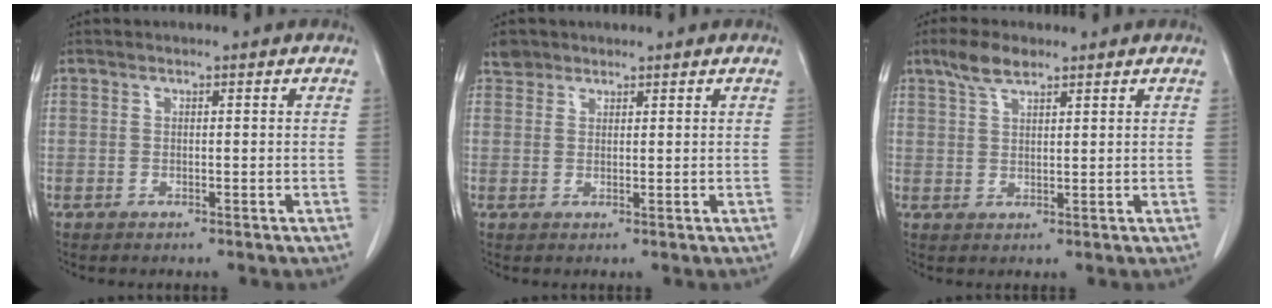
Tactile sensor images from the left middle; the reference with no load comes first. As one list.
[{"total": 1.9, "force": [1.5, 1.1, -0.1], "torque": [0.003, 0.006, 0.025]}, {"total": 4.3, "force": [3.2, 1.2, 2.6], "torque": [-0.061, 0.008, 0.063]}]